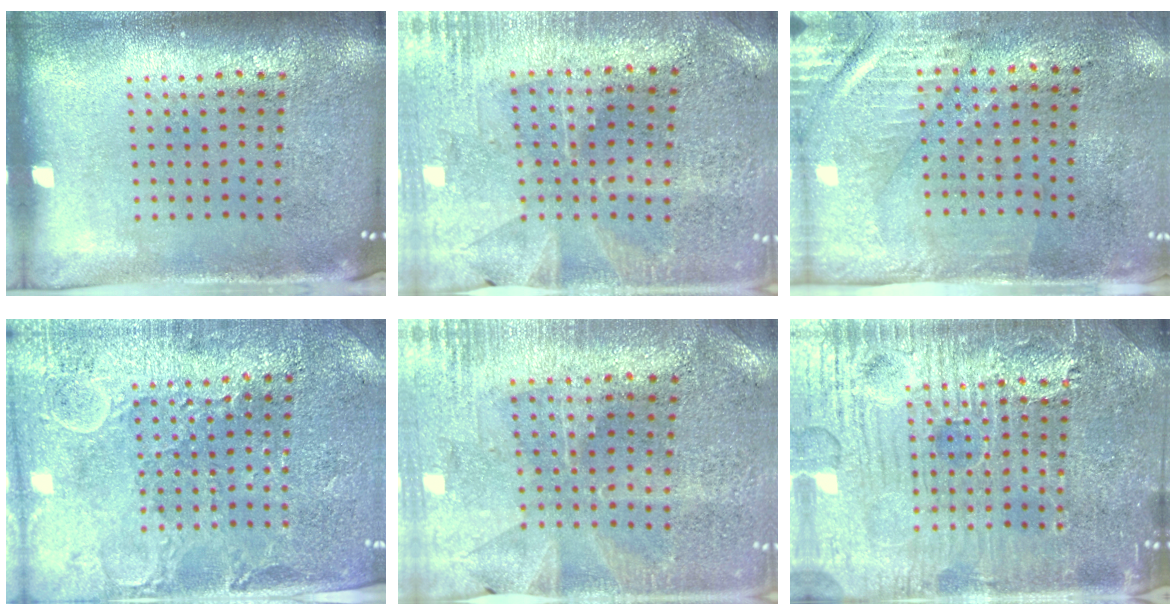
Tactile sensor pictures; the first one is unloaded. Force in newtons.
{"total": 0.5, "press": 0.5, "slide": 0.3}
{"total": 2.9, "press": 2.5, "slide": 1.5}
{"total": 2.9, "press": 2.8, "slide": 0.4}
{"total": 0.5, "press": 0.5, "slide": 0.3}
{"total": 4.7, "press": 4.6, "slide": 0.4}